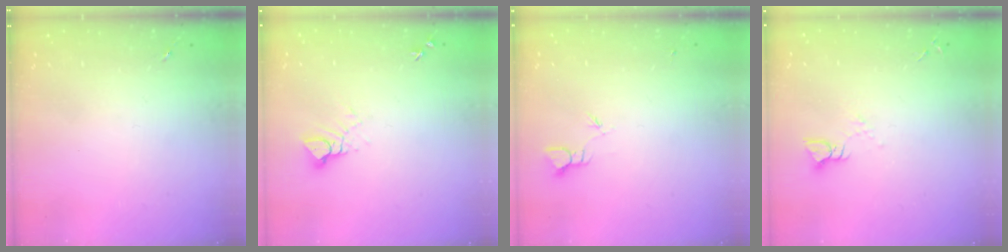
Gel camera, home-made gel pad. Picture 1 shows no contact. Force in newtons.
{"total": 4.0, "press": 3.9, "slide": 0.4}
{"total": 1.8, "press": 1.8, "slide": 0.0}
{"total": 3.5, "press": 3.5, "slide": 0.2}